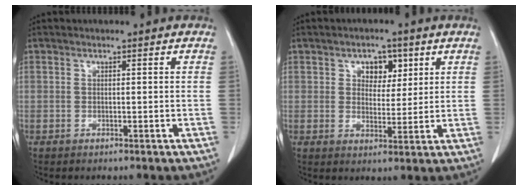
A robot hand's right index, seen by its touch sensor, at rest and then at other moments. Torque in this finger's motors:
{"motor_torque": [0.32, 0.32, 0.06, 0.02]}